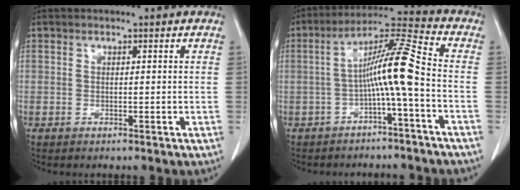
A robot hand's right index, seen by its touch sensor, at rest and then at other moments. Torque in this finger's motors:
{"motor_torque": [1.32, -0.45, 0.77, 0.21]}